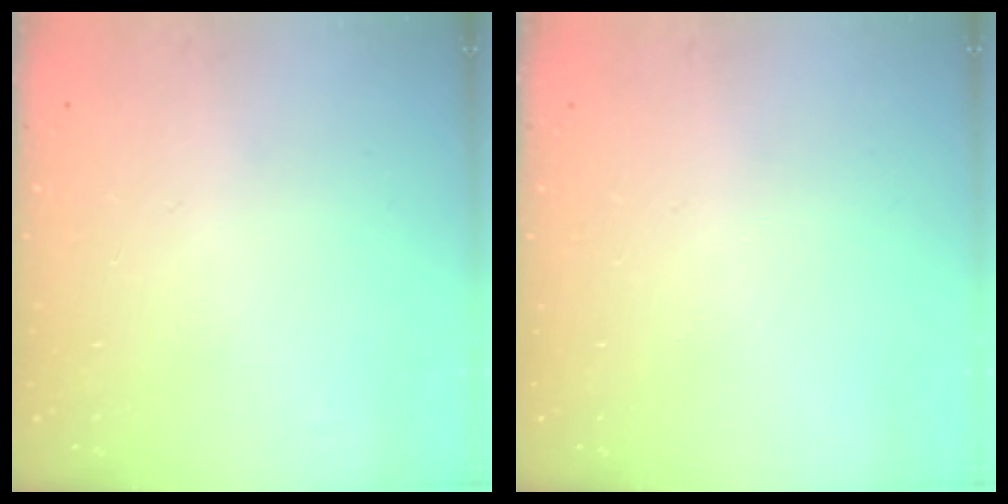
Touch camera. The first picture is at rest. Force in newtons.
{"total": 0.0}